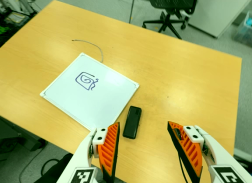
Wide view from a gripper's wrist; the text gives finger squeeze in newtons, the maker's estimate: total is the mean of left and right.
{"total": 0.0}